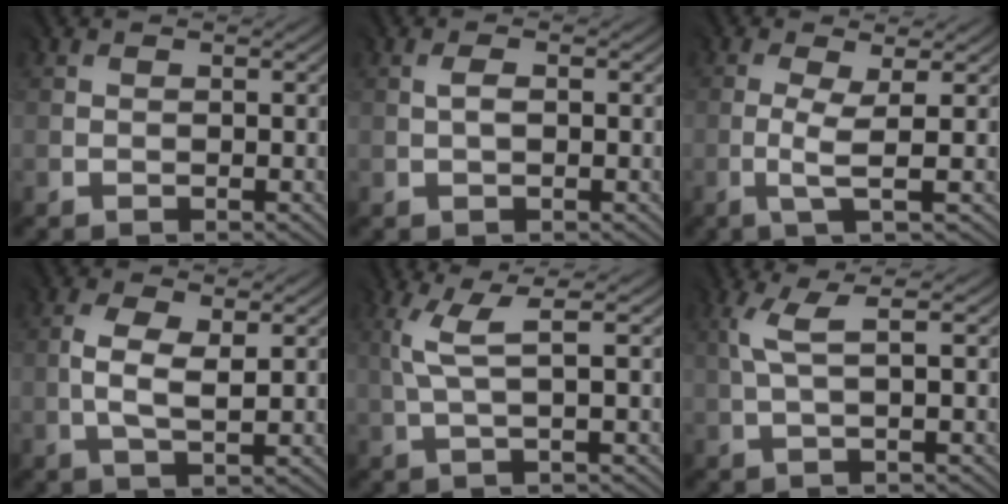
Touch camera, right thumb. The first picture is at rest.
{"total": 0.8, "force": [0.0, 0.4, 0.7], "torque": [-0.015, 0.001, 0.002]}
{"total": 2.9, "force": [-0.8, 0.0, 2.8], "torque": [-0.055, 0.003, -0.021]}
{"total": 3.8, "force": [0.1, 1.7, 3.4], "torque": [-0.084, -0.001, 0.005]}
{"total": 3.6, "force": [0.8, 0.1, 3.5], "torque": [-0.074, 0.009, 0.019]}
{"total": 3.0, "force": [0.7, 0.1, 2.9], "torque": [-0.062, 0.009, 0.016]}